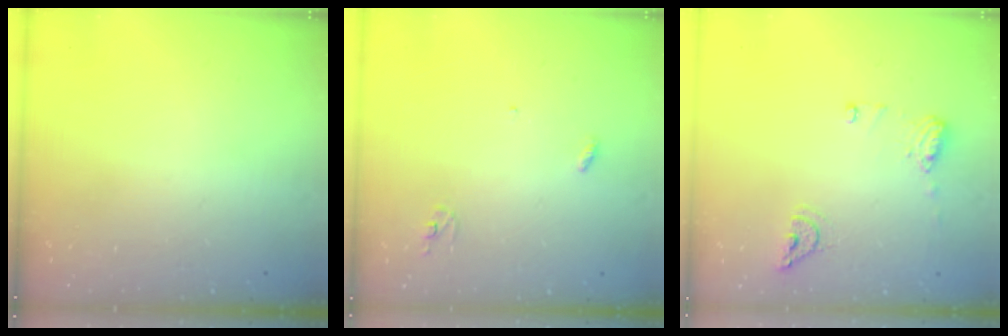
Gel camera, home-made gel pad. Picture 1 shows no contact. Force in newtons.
{"total": 2.9, "press": 2.9, "slide": 0.2}
{"total": 9.1, "press": 9.1, "slide": 1.1}